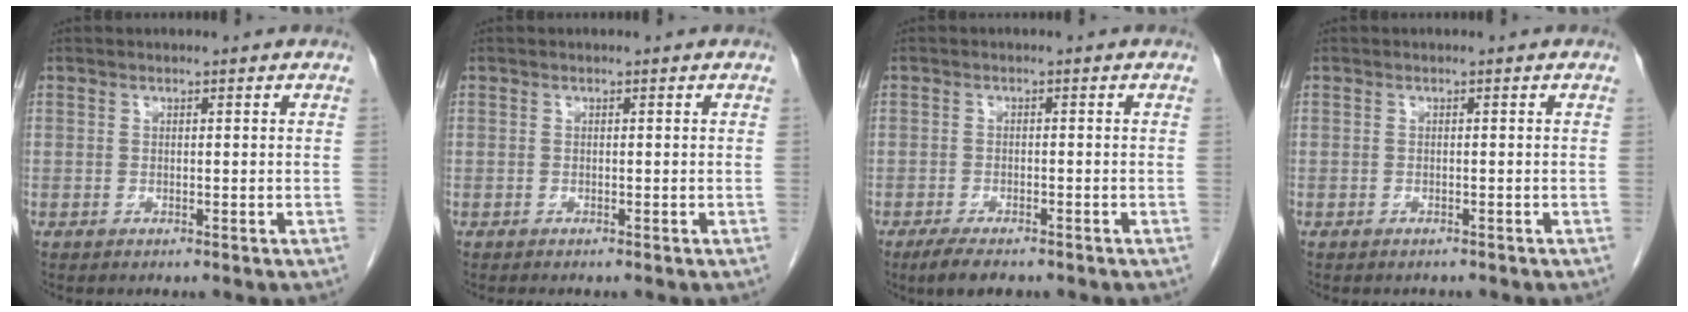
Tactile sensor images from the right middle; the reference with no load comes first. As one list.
[{"total": 0.5, "force": [-0.5, 0.0, 0.2], "torque": [-0.009, -0.004, -0.008]}, {"total": 4.5, "force": [-3.4, 1.2, 2.6], "torque": [-0.052, -0.010, -0.052]}, {"total": 1.6, "force": [-1.5, 0.5, 0.2], "torque": [-0.011, -0.004, -0.019]}]